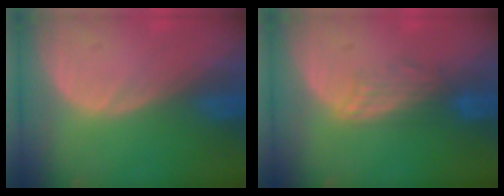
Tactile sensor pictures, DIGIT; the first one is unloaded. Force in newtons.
{"total": 3.3, "press": 3.1, "slide": 1.2}